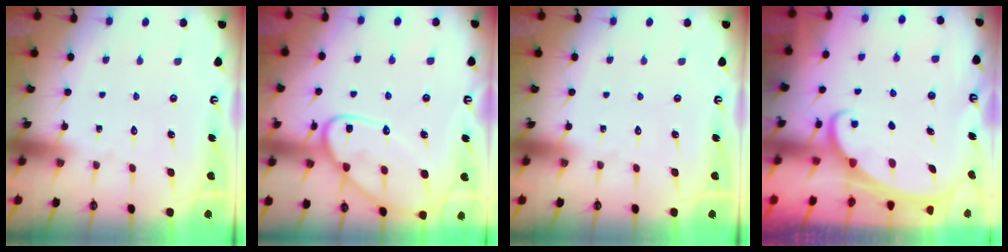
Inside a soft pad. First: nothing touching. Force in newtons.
{"total": 13.9, "press": 13.8, "slide": 1.1}
{"total": 0.0}
{"total": 1.9, "press": 1.9, "slide": 0.3}